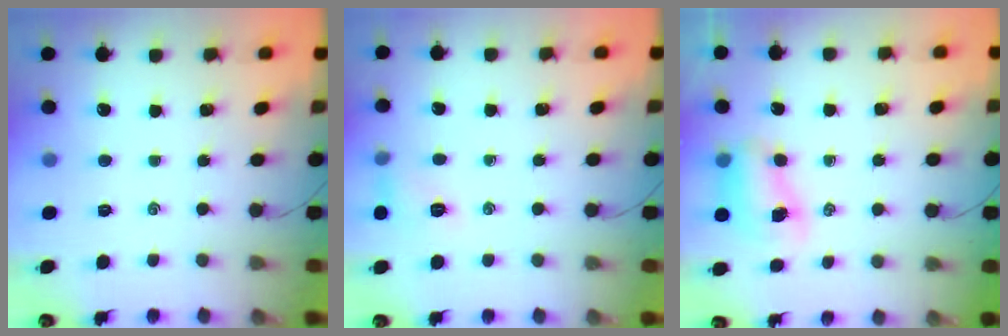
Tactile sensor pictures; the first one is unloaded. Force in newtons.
{"total": 7.3, "press": 7.2, "slide": 1.2}
{"total": 8.0, "press": 7.9, "slide": 1.0}